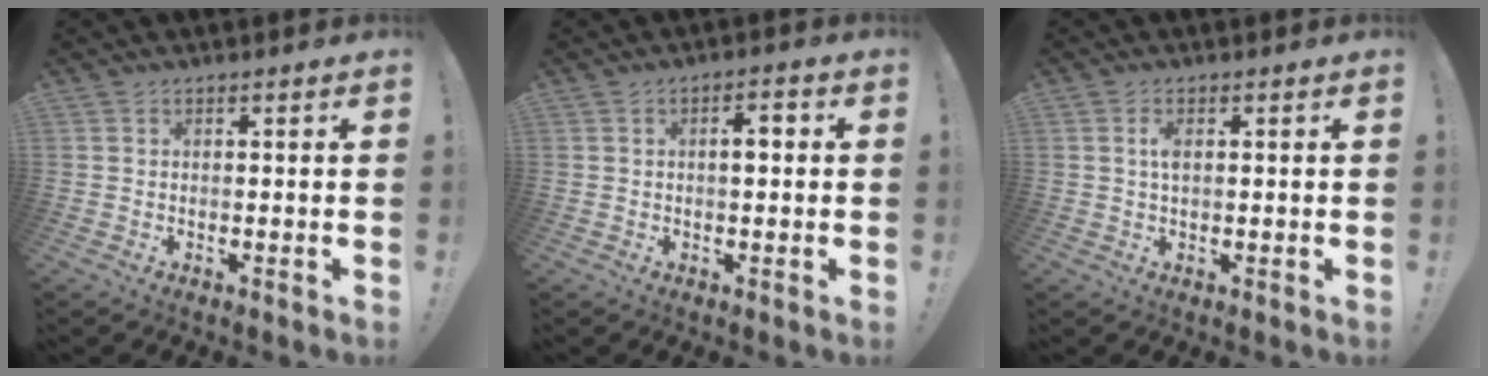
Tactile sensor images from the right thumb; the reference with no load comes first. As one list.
[{"total": 3.4, "force": [0.1, 1.4, 3.1], "torque": [-0.046, 0.008, -0.005]}, {"total": 2.6, "force": [0.5, 1.2, 2.2], "torque": [-0.033, 0.000, 0.003]}]